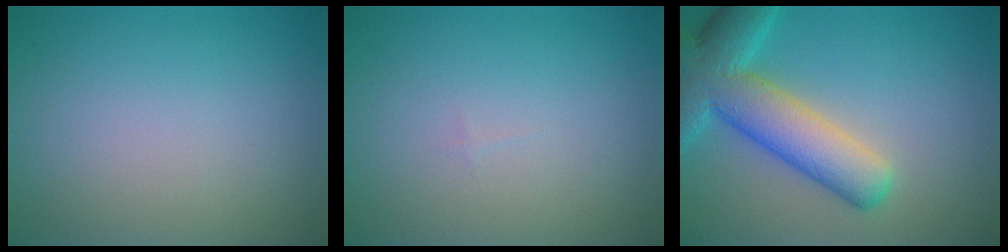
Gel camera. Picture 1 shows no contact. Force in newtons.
{"total": 0.0}
{"total": 8.7, "press": 8.7, "slide": 0.5}